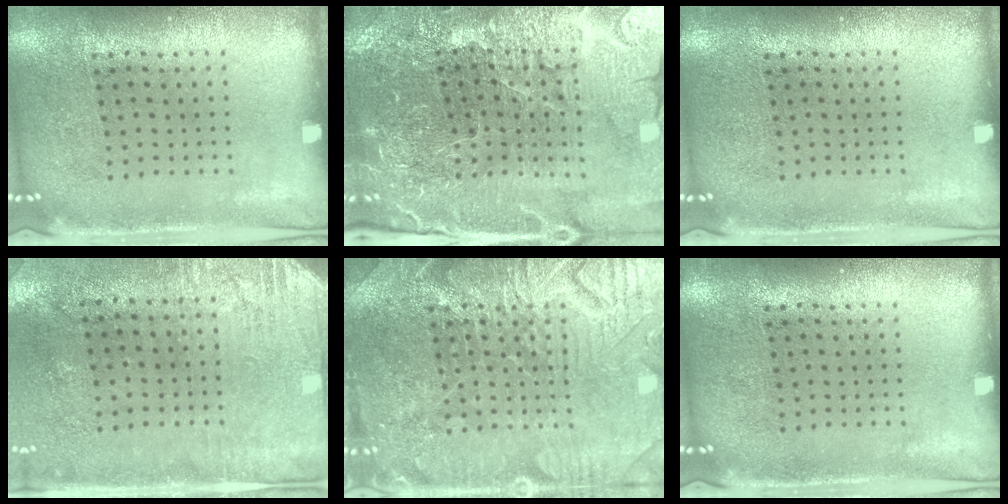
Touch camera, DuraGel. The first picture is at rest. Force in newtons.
{"total": 4.6, "press": 4.4, "slide": 1.1}
{"total": 0.0}
{"total": 2.7, "press": 2.3, "slide": 1.4}
{"total": 6.4, "press": 6.4, "slide": 0.8}
{"total": 0.0}